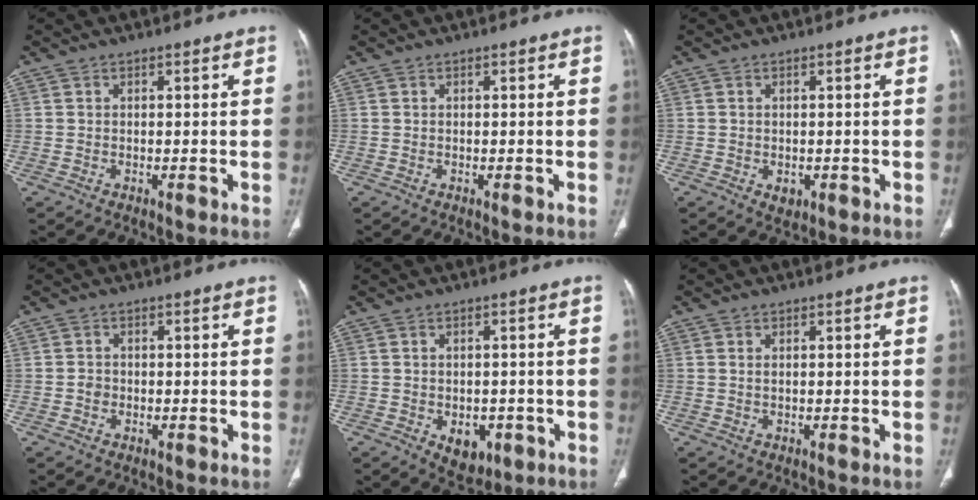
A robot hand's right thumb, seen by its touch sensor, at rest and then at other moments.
{"total": 0.0}
{"total": 2.1, "force": [-0.6, 1.6, 1.3], "torque": [-0.012, -0.001, -0.001]}
{"total": 1.6, "force": [-0.3, 1.4, 0.7], "torque": [-0.008, 0.005, -0.008]}
{"total": 6.0, "force": [-2.0, 4.1, 3.8], "torque": [-0.031, 0.006, -0.013]}
{"total": 0.7, "force": [0.3, 0.3, 0.6], "torque": [-0.015, 0.003, 0.008]}